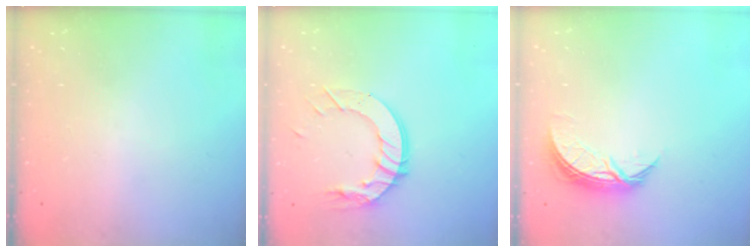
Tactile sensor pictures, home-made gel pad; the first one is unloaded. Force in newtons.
{"total": 11.6, "press": 11.6, "slide": 1.2}
{"total": 7.6, "press": 7.6, "slide": 0.5}